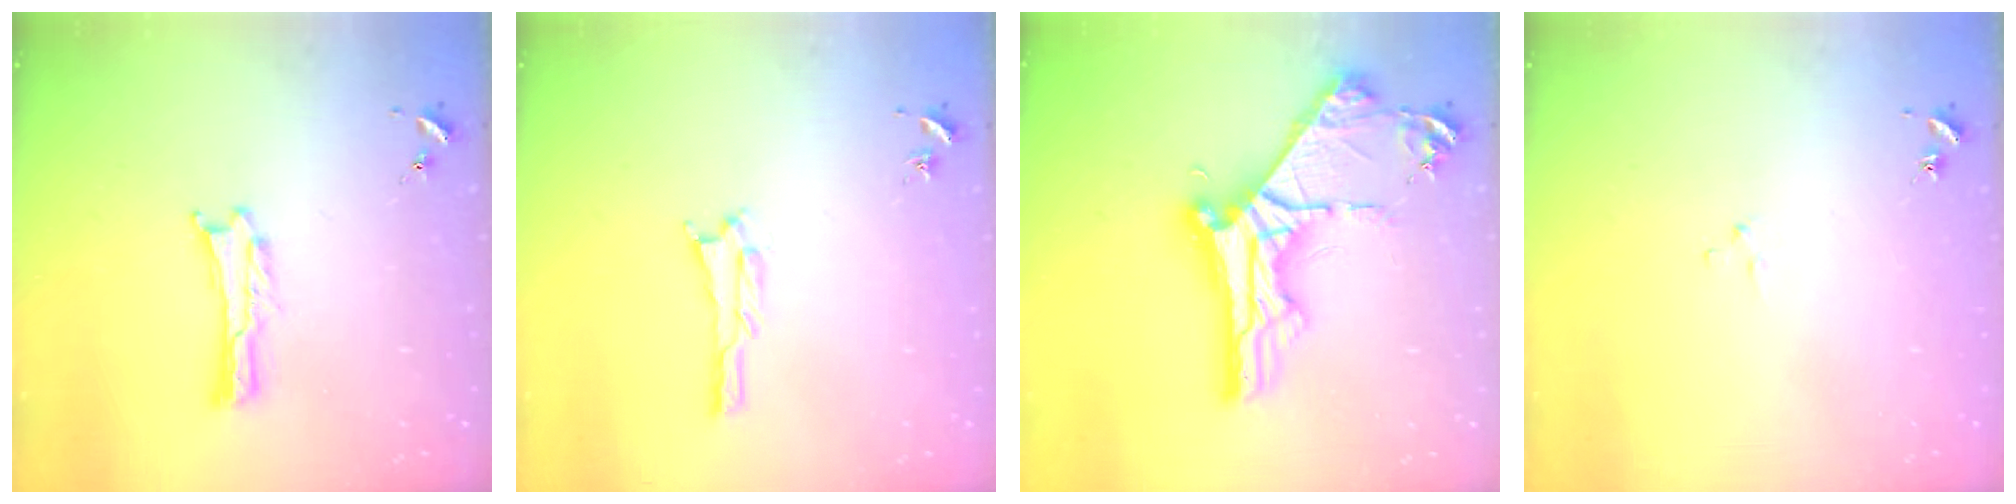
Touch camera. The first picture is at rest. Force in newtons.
{"total": 1.1, "press": 1.1, "slide": 0.1}
{"total": 10.4, "press": 10.3, "slide": 1.3}
{"total": 1.8, "press": 1.8, "slide": 0.1}